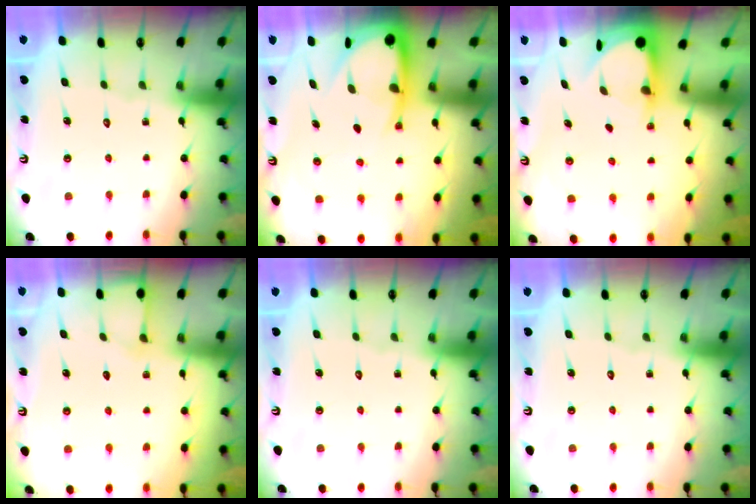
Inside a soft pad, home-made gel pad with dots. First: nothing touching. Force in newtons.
{"total": 10.7, "press": 10.7, "slide": 1.3}
{"total": 3.9, "press": 3.9, "slide": 0.6}
{"total": 4.0, "press": 3.9, "slide": 0.5}
{"total": 0.0}
{"total": 0.0}